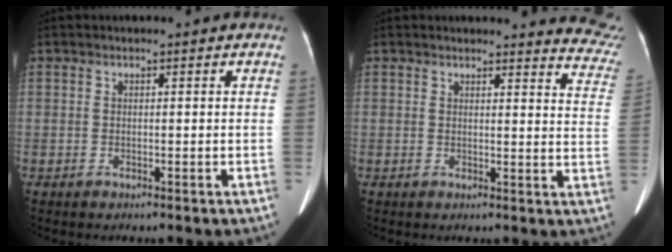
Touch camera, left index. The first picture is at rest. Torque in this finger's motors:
{"motor_torque": [0.97, -1.16, 0.09, 0.00]}